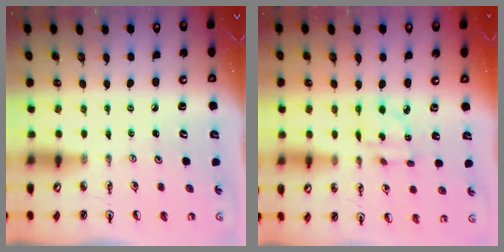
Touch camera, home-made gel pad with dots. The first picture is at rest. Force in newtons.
{"total": 5.3, "press": 5.3, "slide": 0.2}